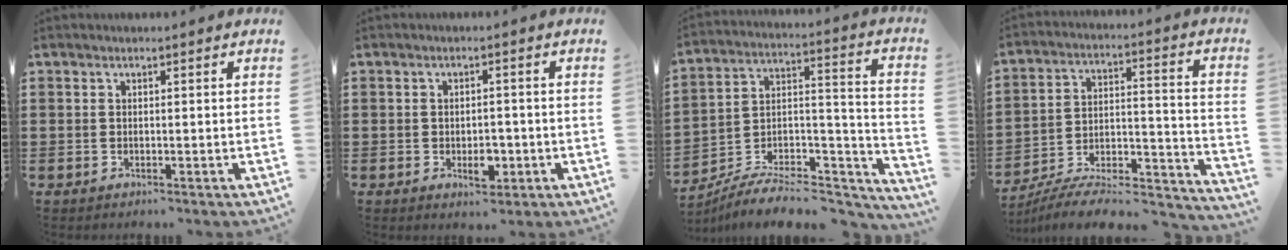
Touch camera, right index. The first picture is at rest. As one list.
[{"total": 3.9, "force": [-1.2, 2.1, 3.1], "torque": [-0.044, 0.001, -0.020]}, {"total": 7.7, "force": [-6.7, 2.1, 3.1], "torque": [-0.041, 0.013, -0.129]}, {"total": 8.2, "force": [-7.2, 1.8, 3.4], "torque": [-0.048, 0.007, -0.138]}]